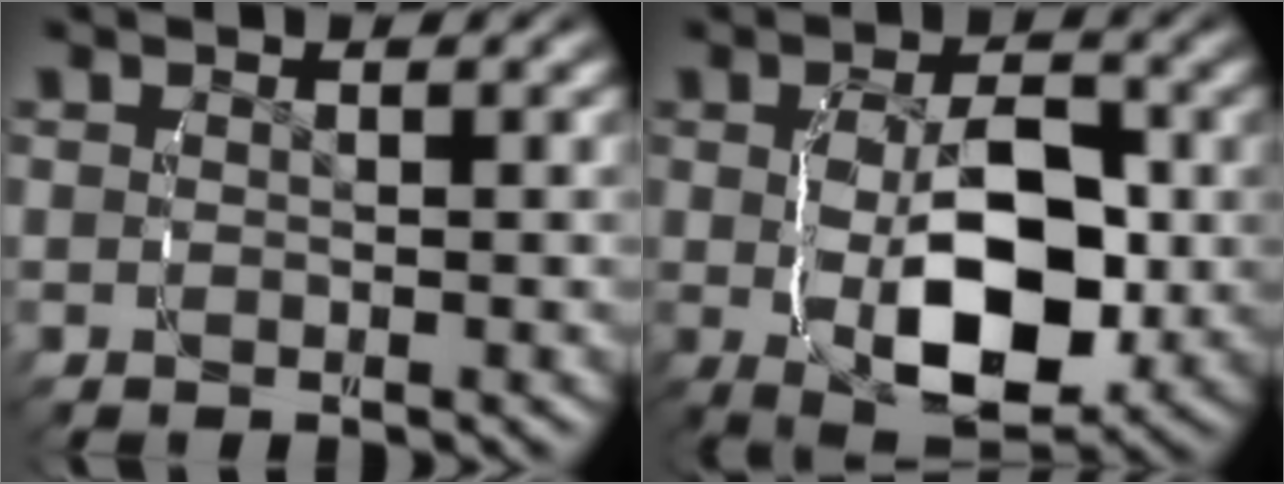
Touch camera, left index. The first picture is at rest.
{"total": 9.4, "force": [-2.5, 4.9, 7.7], "torque": [-0.129, -0.024, -0.029]}